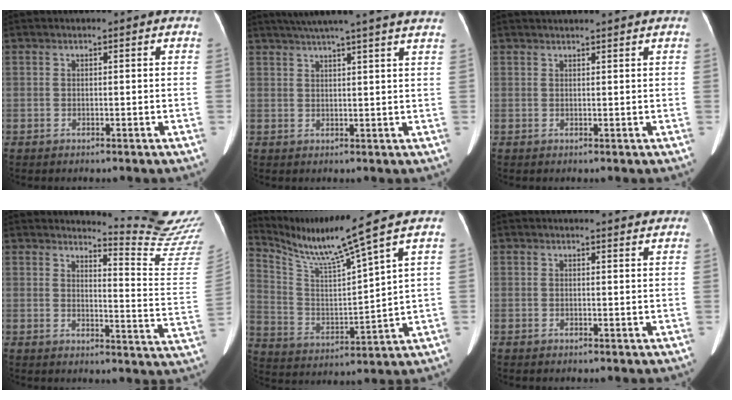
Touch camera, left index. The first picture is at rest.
{"total": 18.0, "force": [15.5, -0.8, 9.2], "torque": [-0.150, 0.012, 0.197]}
{"total": 5.6, "force": [5.3, -0.6, 1.8], "torque": [-0.018, 0.028, 0.064]}
{"total": 14.0, "force": [13.8, -2.1, 1.4], "torque": [-0.015, -0.157, 0.144]}
{"total": 12.3, "force": [10.1, -3.1, 6.1], "torque": [-0.130, -0.028, 0.197]}
{"total": 2.4, "force": [2.3, 0.2, 0.3], "torque": [-0.011, -0.007, 0.020]}